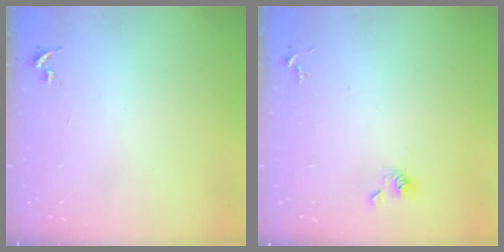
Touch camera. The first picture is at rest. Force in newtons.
{"total": 6.1, "press": 5.8, "slide": 2.1}